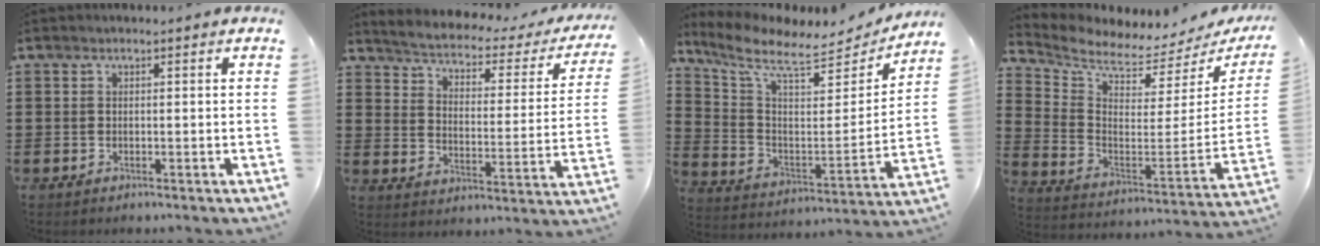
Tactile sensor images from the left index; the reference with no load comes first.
{"total": 2.3, "force": [2.1, 0.4, 0.8], "torque": [-0.032, -0.024, 0.024]}
{"total": 9.1, "force": [7.5, 2.1, 4.8], "torque": [-0.129, -0.047, 0.124]}
{"total": 4.6, "force": [4.5, 0.5, 1.1], "torque": [-0.052, -0.059, 0.073]}